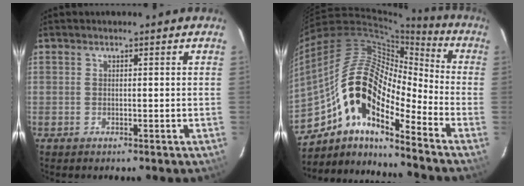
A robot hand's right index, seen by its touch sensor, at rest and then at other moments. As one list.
[{"total": 17.3, "force": [-9.5, 6.2, 13.0], "torque": [-0.216, 0.000, -0.195]}]